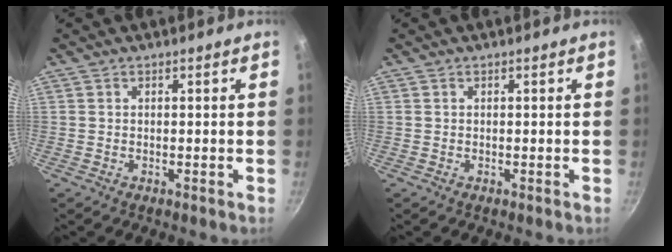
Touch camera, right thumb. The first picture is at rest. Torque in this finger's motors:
{"motor_torque": [0.00, 0.00, 0.00, 0.00, 0.00]}